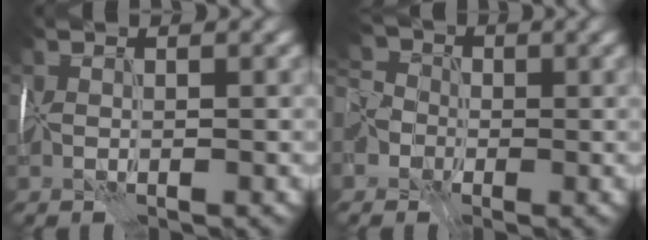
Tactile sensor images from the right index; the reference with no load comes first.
{"total": 7.0, "force": [-2.4, 5.6, 3.6], "torque": [-0.080, 0.004, -0.070]}